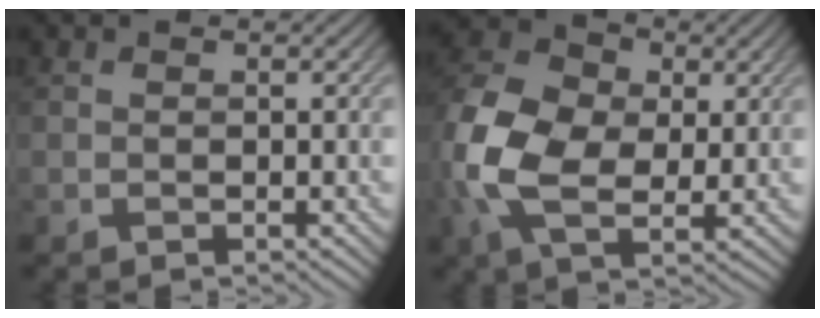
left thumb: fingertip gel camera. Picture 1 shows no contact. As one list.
[{"total": 13.0, "force": [-0.1, 9.0, 9.4], "torque": [-0.241, 0.004, -0.009]}]